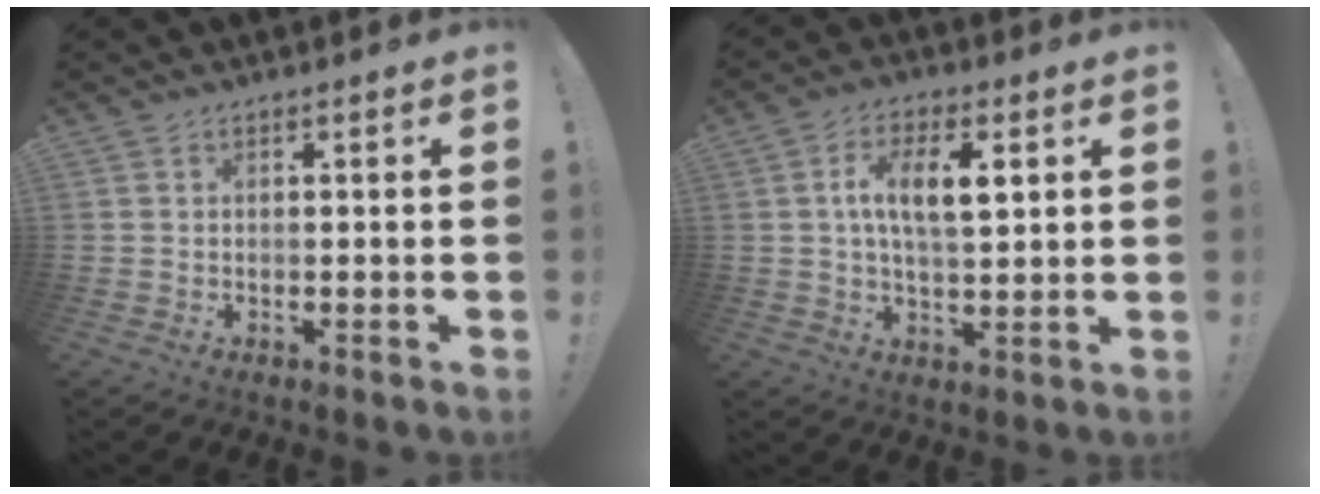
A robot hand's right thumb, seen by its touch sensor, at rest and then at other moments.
{"total": 10.4, "force": [2.4, 4.5, 9.1], "torque": [-0.152, 0.003, 0.037]}